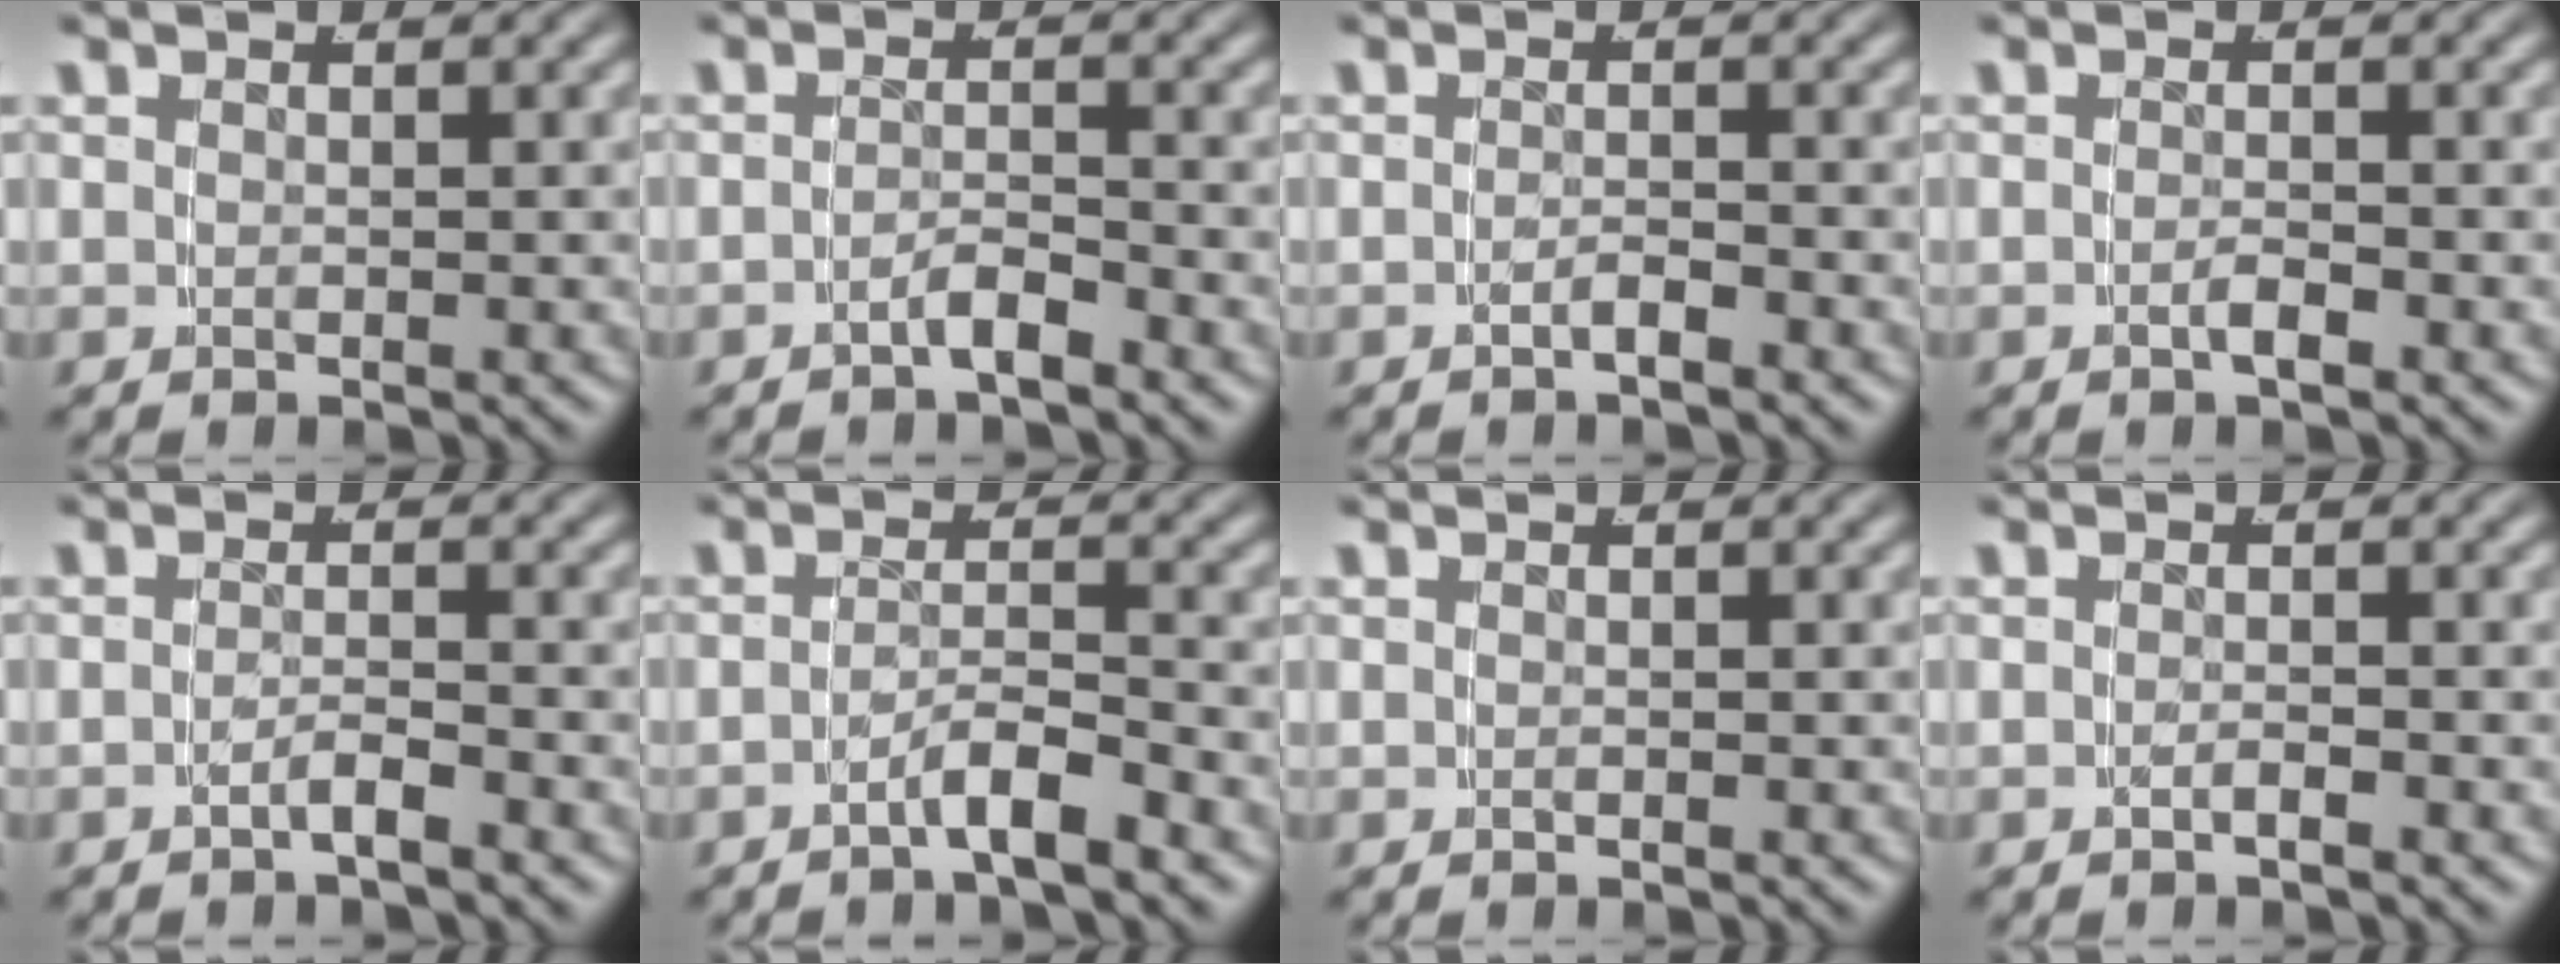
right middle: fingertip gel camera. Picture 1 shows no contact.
{"total": 2.0, "force": [-1.8, -0.3, 0.7], "torque": [-0.007, -0.001, -0.034]}
{"total": 1.4, "force": [-1.2, -0.6, 0.5], "torque": [-0.004, 0.001, -0.023]}
{"total": 1.3, "force": [-1.0, -0.3, 0.8], "torque": [-0.012, 0.000, -0.019]}
{"total": 1.8, "force": [-1.5, -0.7, 0.7], "torque": [-0.010, -0.001, -0.028]}
{"total": 2.9, "force": [-2.4, -0.3, 1.5], "torque": [-0.019, 0.000, -0.043]}
{"total": 0.0}
{"total": 1.2, "force": [-0.9, -0.8, 0.3], "torque": [-0.004, 0.001, -0.015]}